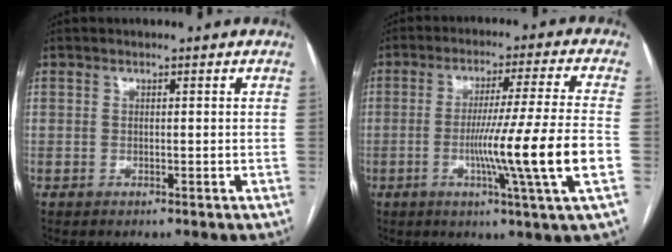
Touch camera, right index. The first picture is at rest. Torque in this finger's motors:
{"motor_torque": [1.82, -0.32, 0.96, 0.21]}